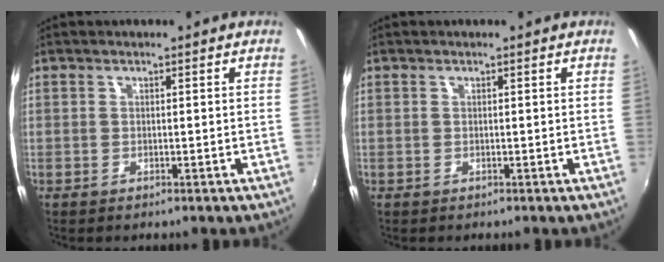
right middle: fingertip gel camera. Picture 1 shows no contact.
{"total": 0.0}